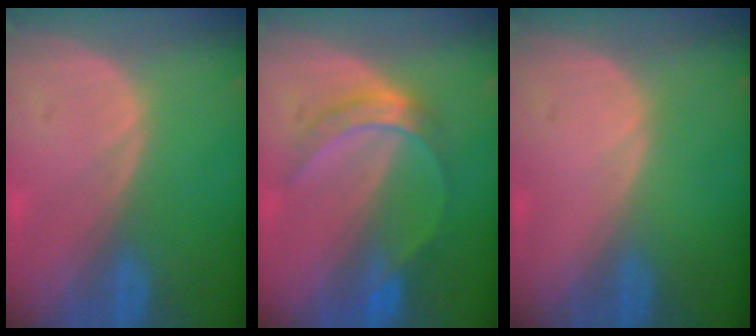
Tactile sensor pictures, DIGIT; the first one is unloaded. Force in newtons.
{"total": 5.1, "press": 5.1, "slide": 0.5}
{"total": 0.0}